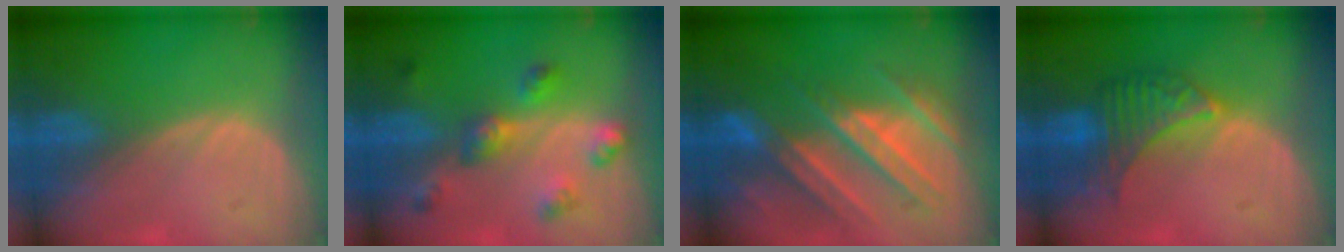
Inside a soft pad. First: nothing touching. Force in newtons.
{"total": 6.5, "press": 5.8, "slide": 2.8}
{"total": 10.1, "press": 9.5, "slide": 3.4}
{"total": 6.5, "press": 6.5, "slide": 0.5}